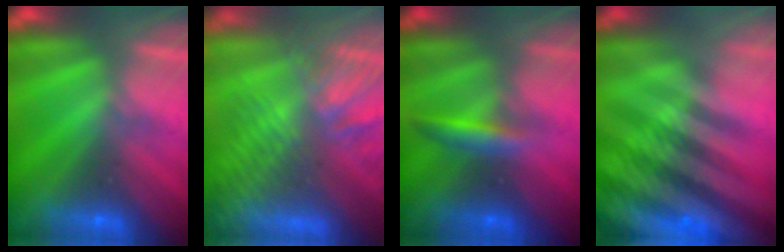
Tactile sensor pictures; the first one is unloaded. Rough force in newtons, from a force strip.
{"total": 7.4}
{"total": 2.8}
{"total": 9.1}